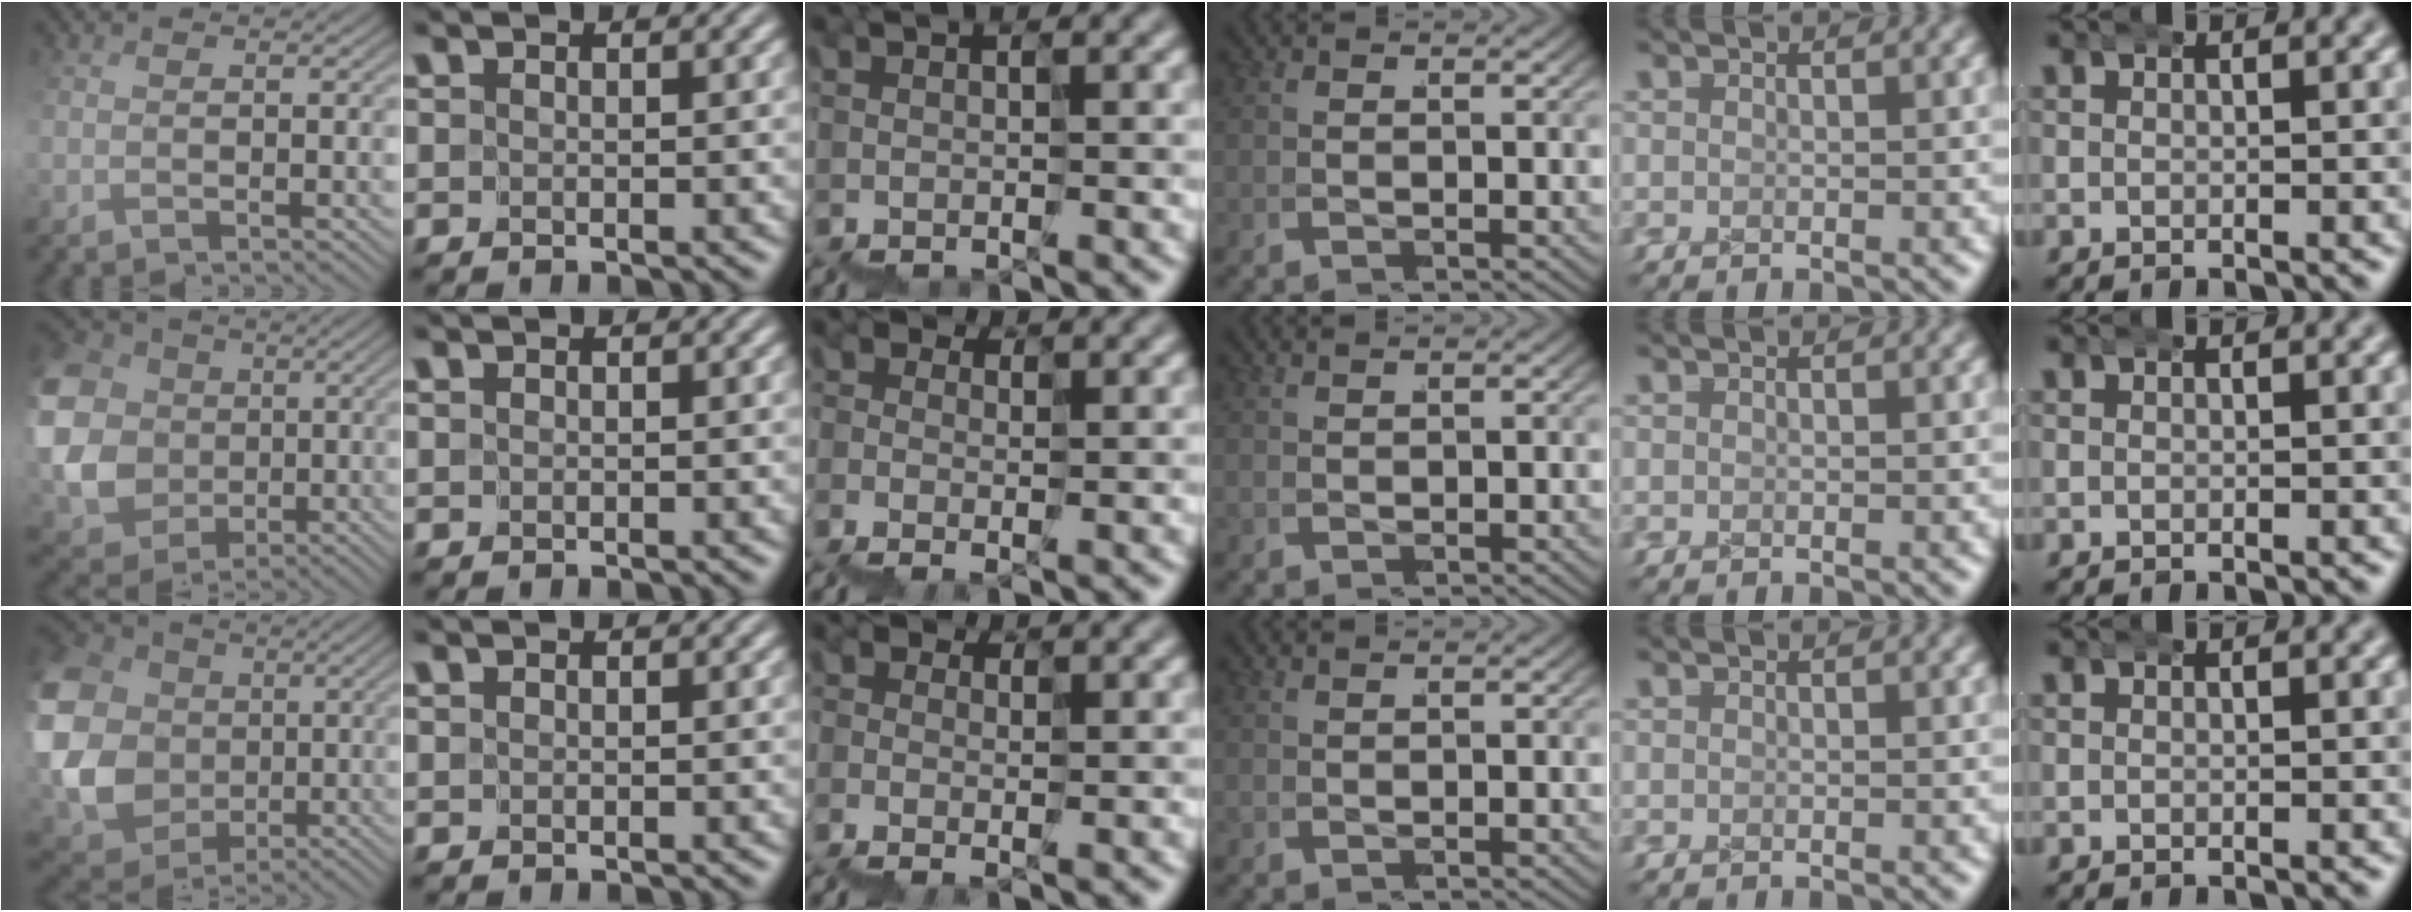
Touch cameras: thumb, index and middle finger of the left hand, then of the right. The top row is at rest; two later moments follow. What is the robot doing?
{"motion": "wrap", "object": "ethernet cable"}